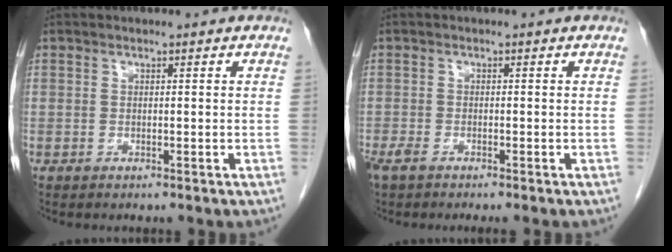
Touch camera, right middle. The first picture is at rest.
{"total": 2.9, "force": [-2.2, 0.8, 1.8], "torque": [-0.037, -0.008, -0.039]}